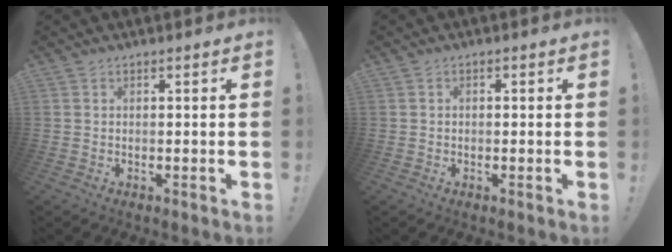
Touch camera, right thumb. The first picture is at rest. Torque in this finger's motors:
{"motor_torque": [0.00, 0.09, -0.25, 0.02, -0.08]}